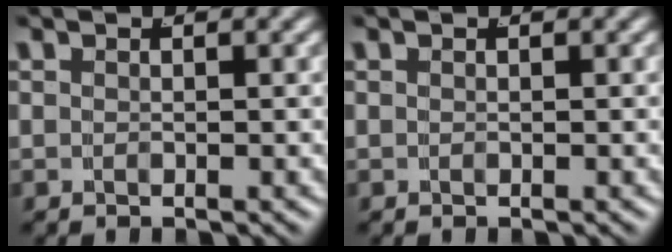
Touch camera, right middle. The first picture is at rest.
{"total": 0.0}